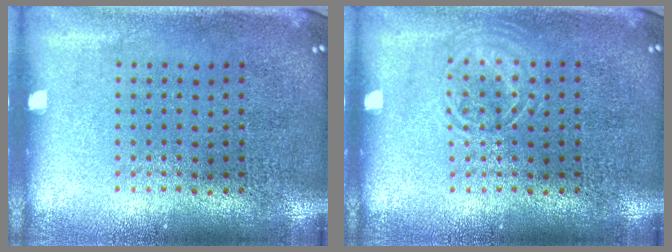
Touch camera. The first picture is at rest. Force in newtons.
{"total": 1.6, "press": 1.6, "slide": 0.2}